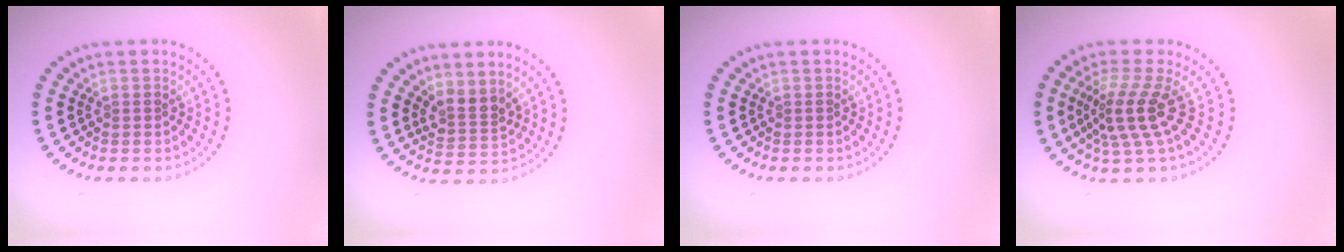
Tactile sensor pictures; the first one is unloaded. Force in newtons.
{"total": 2.4, "press": 1.8, "slide": 1.6}
{"total": 0.0}
{"total": 3.9, "press": 2.7, "slide": 2.8}